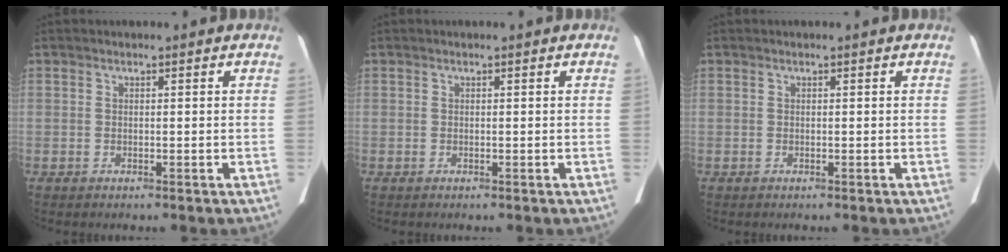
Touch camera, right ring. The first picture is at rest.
{"total": 0.0}
{"total": 0.0}